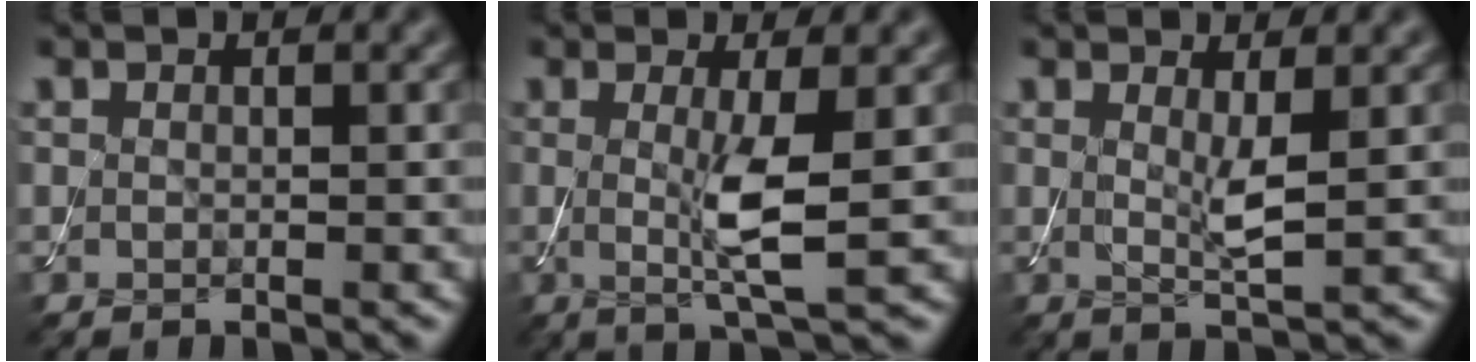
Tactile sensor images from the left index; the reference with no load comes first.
{"total": 4.0, "force": [0.0, 0.5, 4.0], "torque": [-0.079, -0.011, 0.002]}
{"total": 2.2, "force": [0.5, 0.3, 2.1], "torque": [-0.043, -0.010, 0.011]}